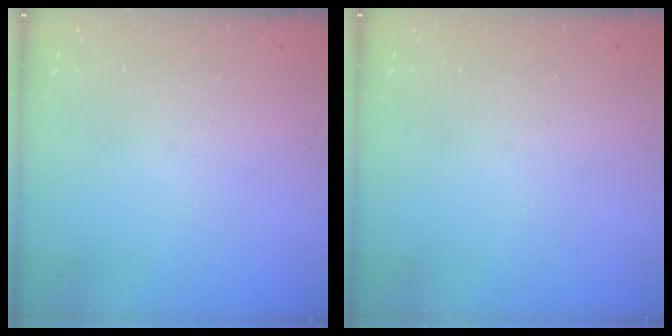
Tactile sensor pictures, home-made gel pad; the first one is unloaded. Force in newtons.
{"total": 0.0}